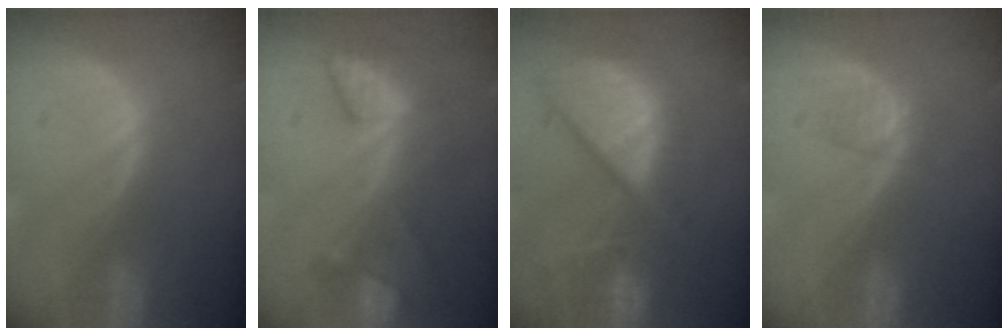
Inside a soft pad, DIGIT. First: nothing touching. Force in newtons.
{"total": 8.5, "press": 7.2, "slide": 4.5}
{"total": 12.7, "press": 10.5, "slide": 7.1}
{"total": 2.2, "press": 2.0, "slide": 0.9}